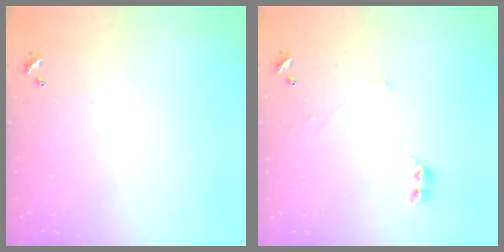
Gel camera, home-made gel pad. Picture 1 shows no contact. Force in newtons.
{"total": 0.0}